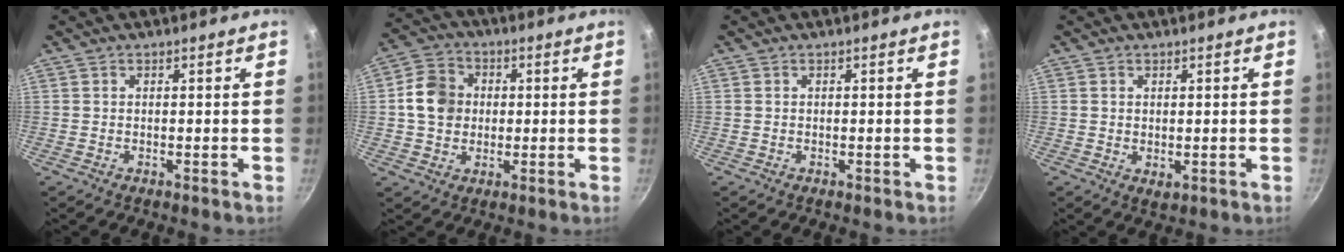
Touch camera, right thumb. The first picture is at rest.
{"total": 9.1, "force": [0.6, 7.7, 4.7], "torque": [-0.060, 0.013, -0.003]}
{"total": 0.0}
{"total": 1.6, "force": [0.4, 1.1, 1.1], "torque": [-0.016, -0.006, 0.006]}